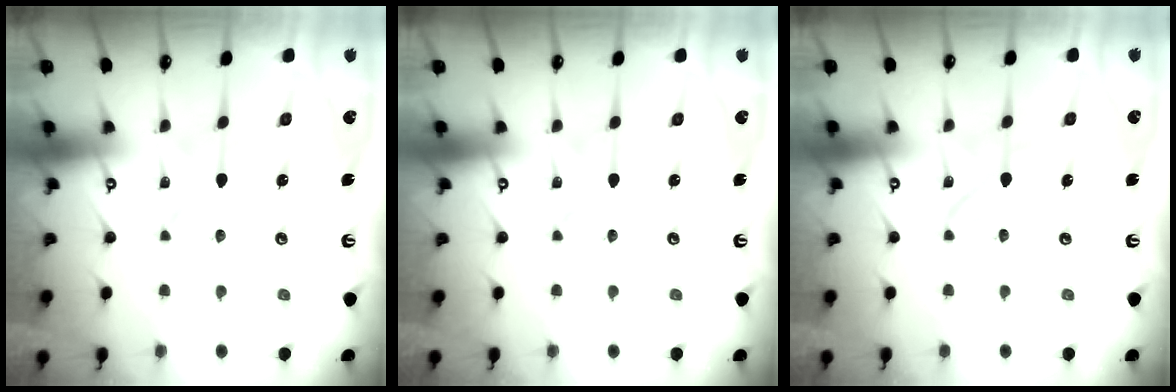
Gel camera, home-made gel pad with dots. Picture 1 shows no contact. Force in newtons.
{"total": 0.0}
{"total": 2.2, "press": 2.2, "slide": 0.1}